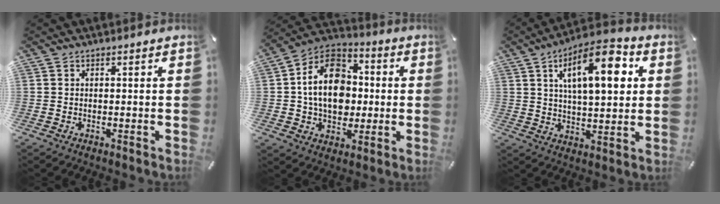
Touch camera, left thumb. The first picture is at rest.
{"total": 16.4, "force": [-0.2, 13.0, 10.1], "torque": [-0.184, 0.017, -0.006]}
{"total": 16.0, "force": [6.2, 6.8, 13.1], "torque": [-0.190, -0.017, 0.096]}